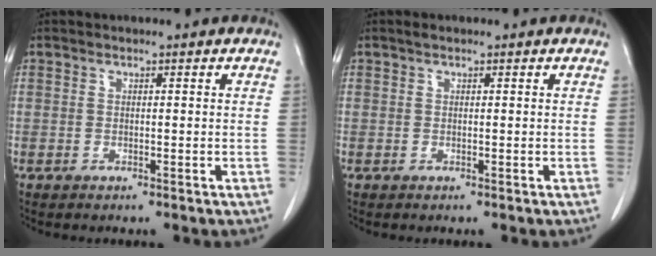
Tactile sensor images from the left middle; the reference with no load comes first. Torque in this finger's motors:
{"motor_torque": [0.26, -0.20, -0.06, -0.01]}